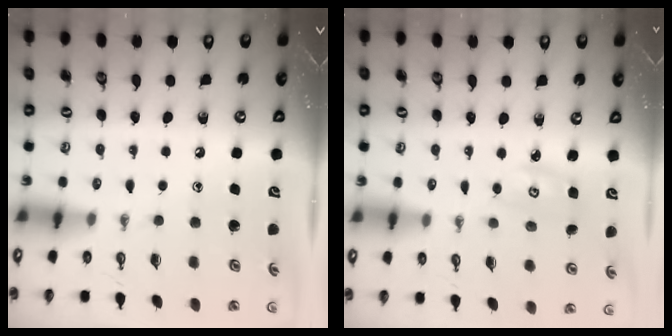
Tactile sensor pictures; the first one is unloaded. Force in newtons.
{"total": 2.6, "press": 2.6, "slide": 0.3}